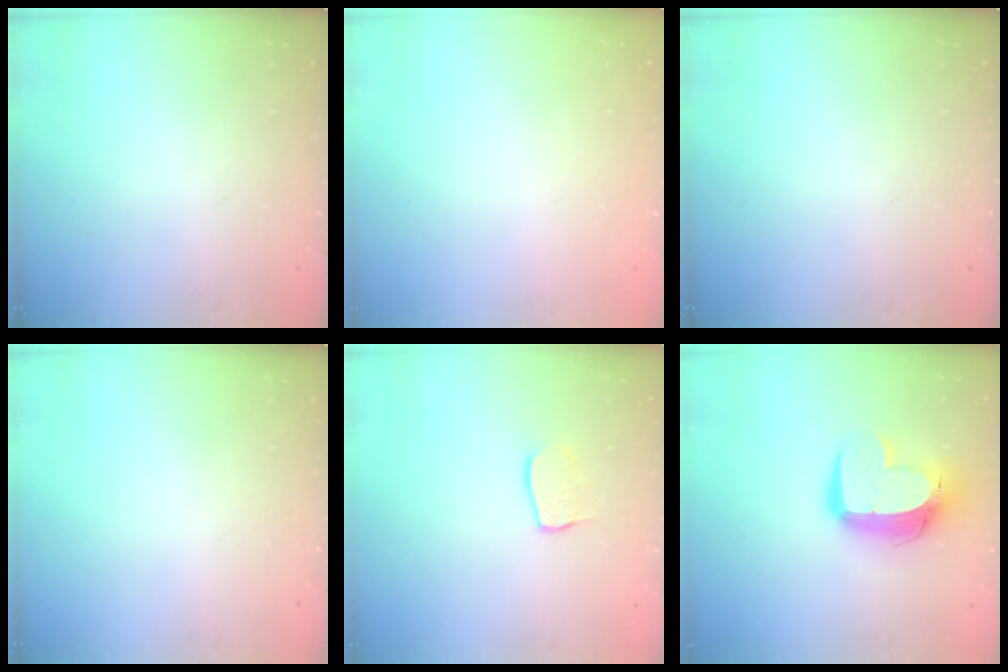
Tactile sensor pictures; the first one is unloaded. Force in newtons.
{"total": 0.0}
{"total": 0.0}
{"total": 0.0}
{"total": 6.3, "press": 6.3, "slide": 0.2}
{"total": 12.9, "press": 12.9, "slide": 1.1}